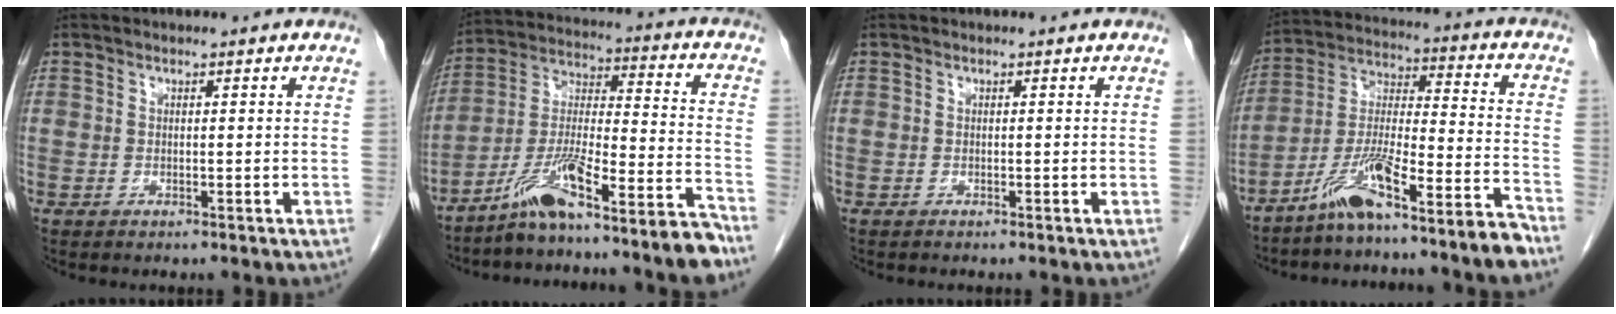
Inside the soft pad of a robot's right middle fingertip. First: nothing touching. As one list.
[{"total": 14.6, "force": [-11.9, -0.8, 8.5], "torque": [-0.146, 0.020, -0.202]}, {"total": 0.0}, {"total": 13.1, "force": [-10.3, -1.0, 8.0], "torque": [-0.146, 0.013, -0.180]}]